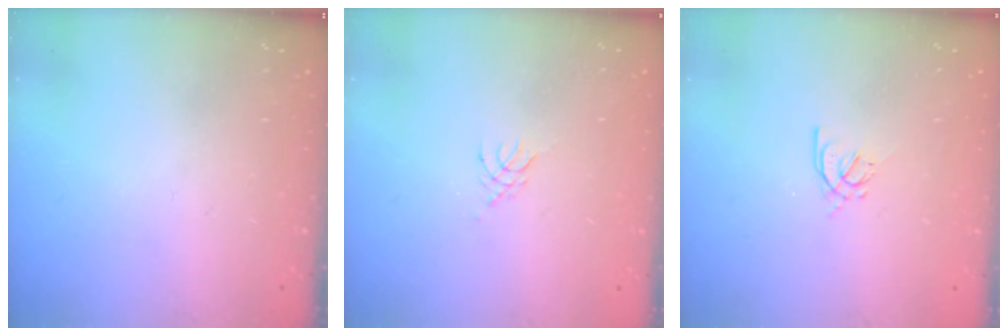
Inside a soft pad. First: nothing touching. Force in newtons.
{"total": 2.8, "press": 2.7, "slide": 0.6}
{"total": 2.9, "press": 2.8, "slide": 0.8}